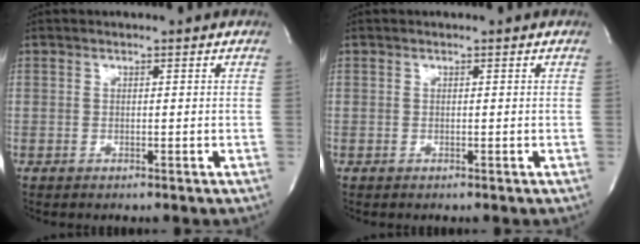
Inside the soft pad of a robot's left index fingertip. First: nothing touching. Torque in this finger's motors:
{"motor_torque": [0.00, 0.00, -0.01, 0.00]}